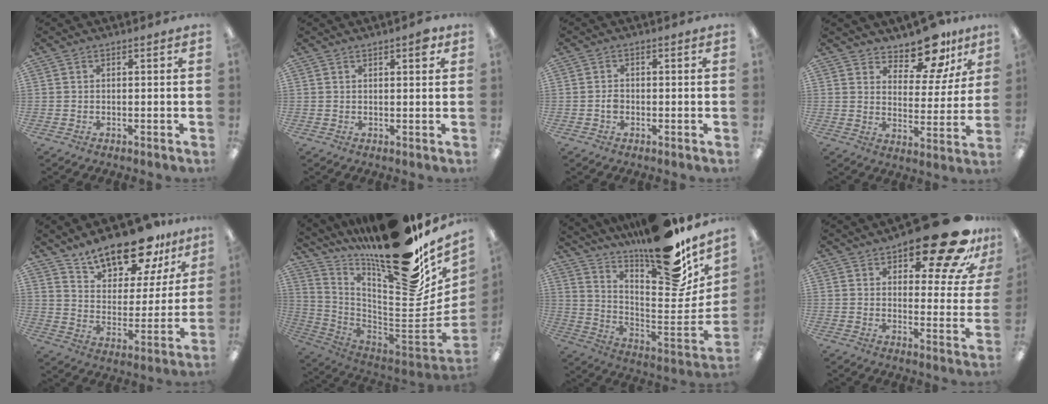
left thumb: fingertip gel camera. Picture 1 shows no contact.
{"total": 2.8, "force": [1.8, 0.7, 2.0], "torque": [-0.028, -0.003, 0.027]}
{"total": 1.8, "force": [-0.4, 1.3, 1.1], "torque": [-0.021, 0.004, -0.008]}
{"total": 12.5, "force": [10.6, 4.6, 4.6], "torque": [-0.065, -0.078, 0.192]}
{"total": 18.0, "force": [14.4, 6.9, 8.3], "torque": [-0.133, -0.097, 0.247]}
{"total": 26.2, "force": [18.6, 7.2, 17.0], "torque": [-0.211, -0.154, 0.309]}
{"total": 23.0, "force": [18.1, 5.4, 13.0], "torque": [-0.164, -0.150, 0.289]}
{"total": 22.1, "force": [15.0, 7.9, 14.1], "torque": [-0.176, -0.093, 0.243]}